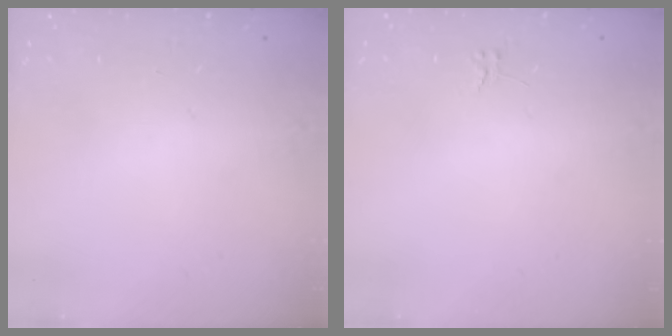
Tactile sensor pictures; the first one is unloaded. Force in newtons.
{"total": 2.6, "press": 2.6, "slide": 0.3}